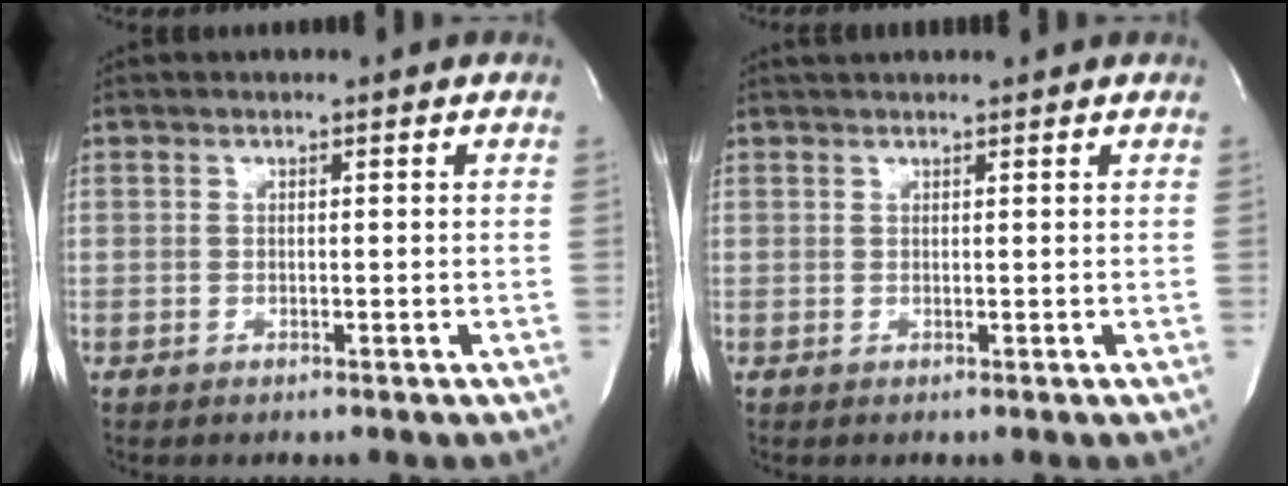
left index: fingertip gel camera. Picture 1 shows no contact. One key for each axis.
{"total": 3.7, "fx": 3.4, "fy": 0.2, "fz": 1.3, "tx": -0.015, "ty": 0.031, "tz": 0.049}